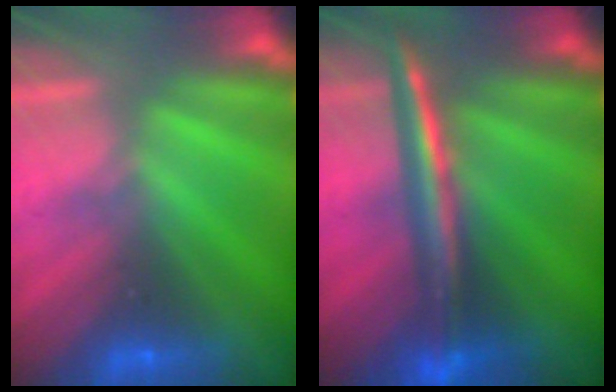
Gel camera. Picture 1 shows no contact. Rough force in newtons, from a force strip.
{"total": 2.9}